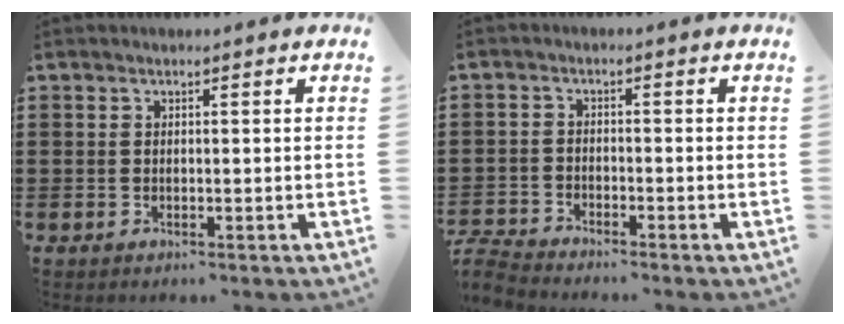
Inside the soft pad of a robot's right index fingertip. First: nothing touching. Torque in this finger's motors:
{"motor_torque": [-2.14, 0.00, -0.53, -0.21]}